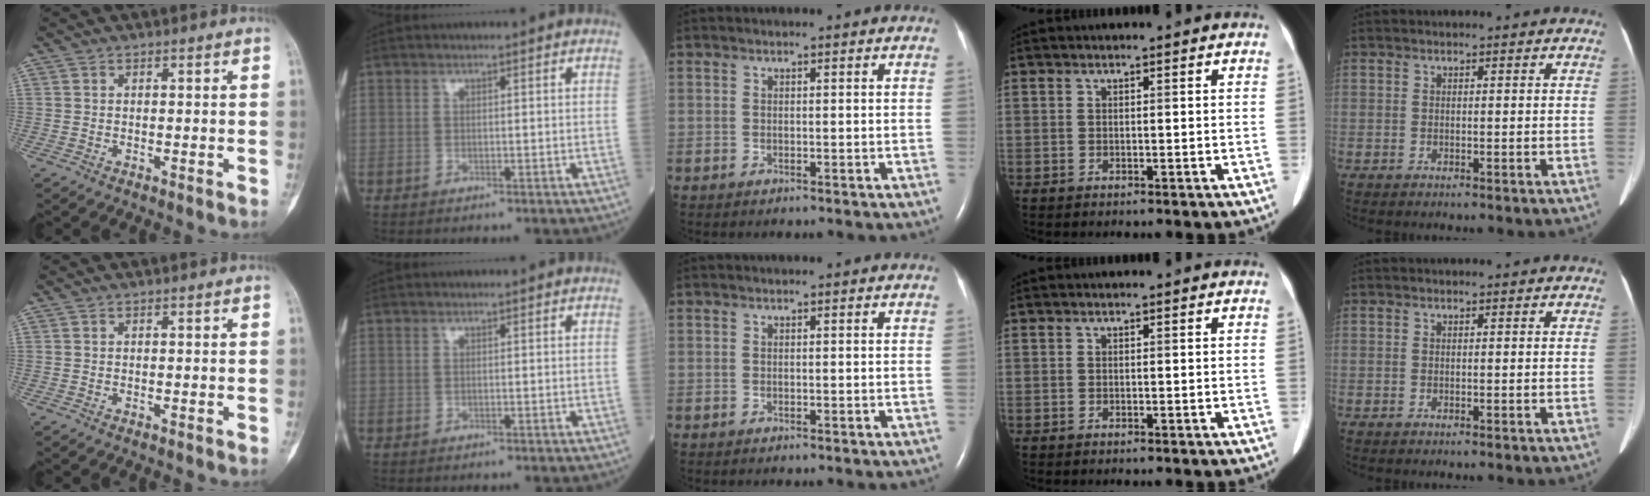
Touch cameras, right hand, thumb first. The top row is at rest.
{}